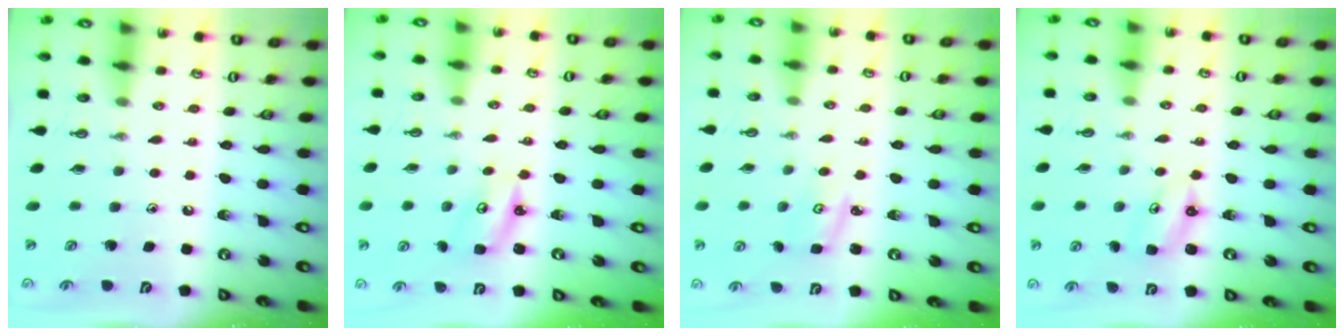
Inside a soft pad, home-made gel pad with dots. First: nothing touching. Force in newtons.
{"total": 3.3, "press": 3.3, "slide": 0.3}
{"total": 2.9, "press": 2.8, "slide": 0.4}
{"total": 4.5, "press": 4.4, "slide": 0.4}